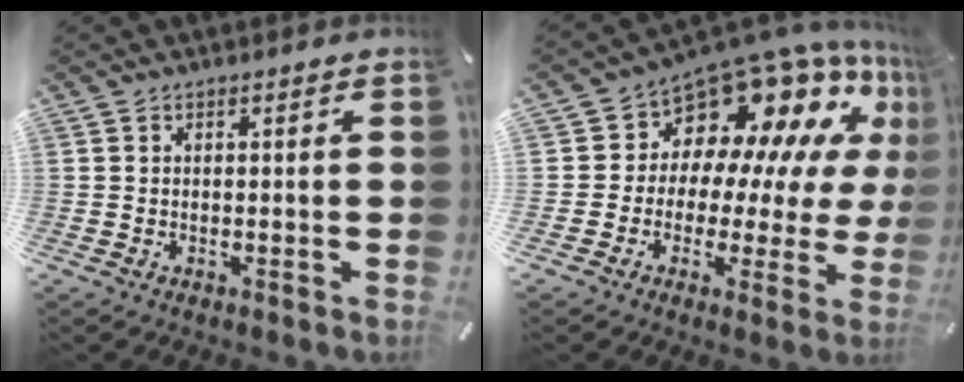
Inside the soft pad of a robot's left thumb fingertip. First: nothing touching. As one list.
[{"total": 13.7, "force": [10.7, 7.5, 4.1], "torque": [-0.067, -0.114, 0.181]}]